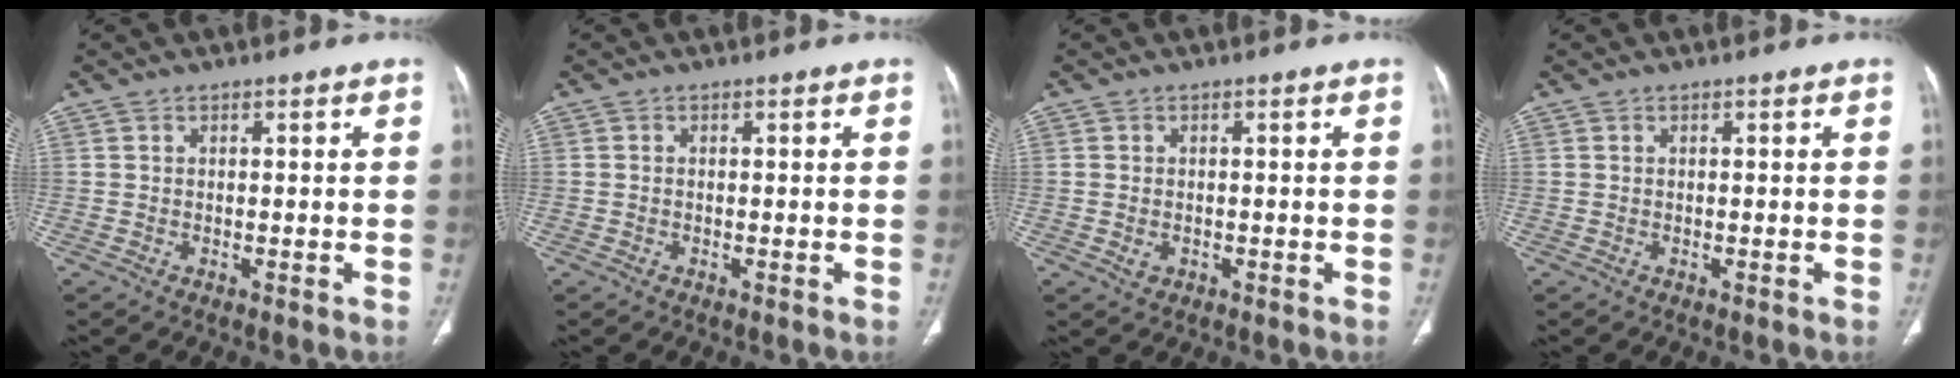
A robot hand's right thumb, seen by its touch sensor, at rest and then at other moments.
{"total": 0.0}
{"total": 1.7, "force": [-0.4, 1.3, 0.9], "torque": [-0.017, 0.002, 0.000]}
{"total": 0.0}